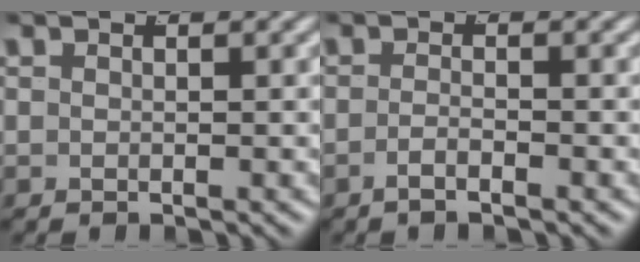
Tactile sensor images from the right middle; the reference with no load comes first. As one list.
[{"total": 1.7, "force": [-1.5, -0.2, 0.8], "torque": [-0.020, -0.007, -0.027]}]